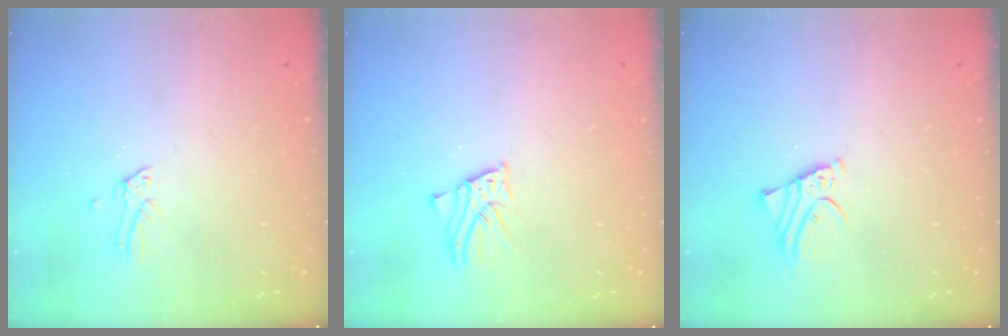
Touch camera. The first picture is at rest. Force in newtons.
{"total": 3.9, "press": 3.9, "slide": 0.2}
{"total": 2.2, "press": 2.2, "slide": 0.1}